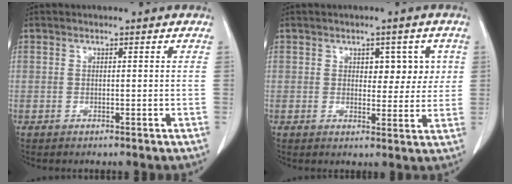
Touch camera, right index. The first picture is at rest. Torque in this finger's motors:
{"motor_torque": [0.12, 0.09, 0.01, 0.01]}